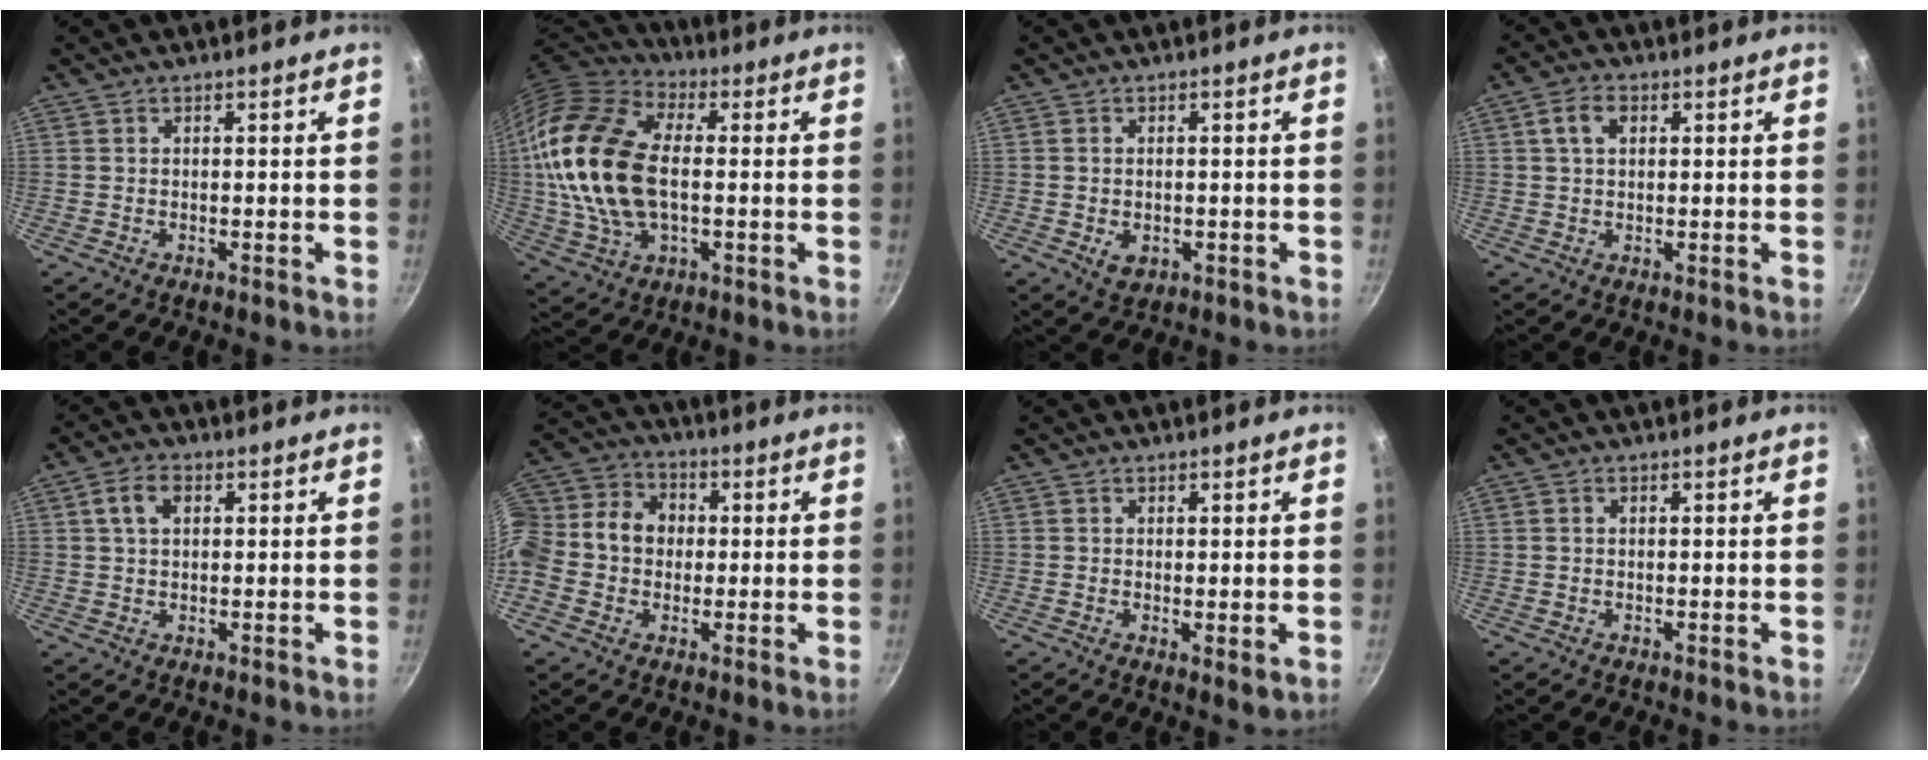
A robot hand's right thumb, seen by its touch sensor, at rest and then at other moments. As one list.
[{"total": 22.1, "force": [0.5, 13.2, 17.7], "torque": [-0.344, 0.021, 0.003]}, {"total": 3.3, "force": [-0.6, 2.3, 2.2], "torque": [-0.035, -0.005, -0.005]}, {"total": 4.3, "force": [1.3, 2.8, 2.9], "torque": [-0.047, 0.005, 0.020]}, {"total": 4.9, "force": [1.5, 3.3, 3.4], "torque": [-0.052, 0.005, 0.023]}, {"total": 16.1, "force": [-0.1, 13.6, 8.7], "torque": [-0.160, 0.041, -0.023]}, {"total": 2.1, "force": [0.5, 0.8, 1.8], "torque": [-0.027, -0.014, 0.006]}, {"total": 0.7, "force": [0.2, 0.5, 0.4], "torque": [-0.006, 0.004, 0.003]}]